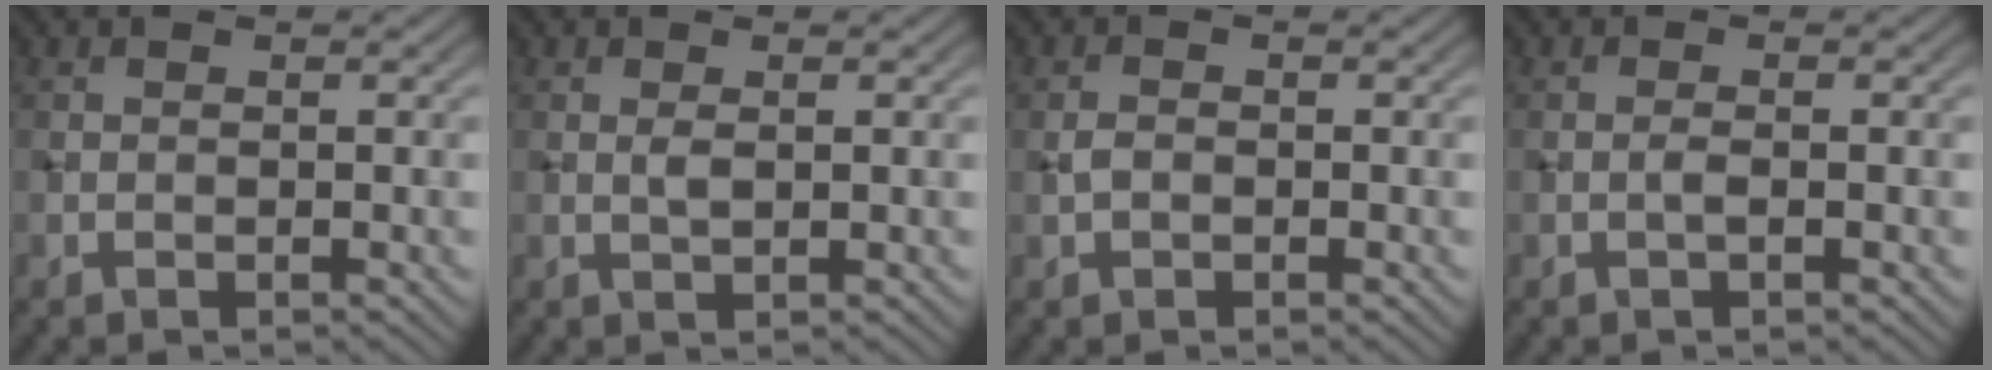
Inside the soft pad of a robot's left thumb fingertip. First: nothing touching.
{"total": 1.2, "force": [0.3, 0.3, 1.1], "torque": [-0.025, -0.001, 0.005]}
{"total": 1.4, "force": [-0.3, 1.0, 0.9], "torque": [-0.021, 0.001, -0.008]}
{"total": 0.9, "force": [-0.3, 0.1, 0.9], "torque": [-0.017, 0.000, -0.007]}